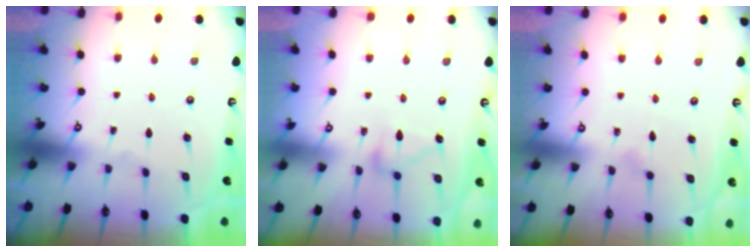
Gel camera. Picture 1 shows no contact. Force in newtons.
{"total": 12.0, "press": 12.0, "slide": 0.5}
{"total": 3.2, "press": 3.2, "slide": 0.1}